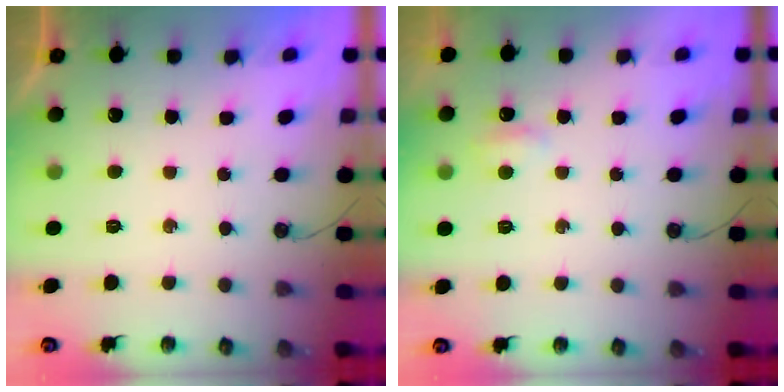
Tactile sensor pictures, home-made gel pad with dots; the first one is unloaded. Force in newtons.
{"total": 3.0, "press": 3.0, "slide": 0.6}